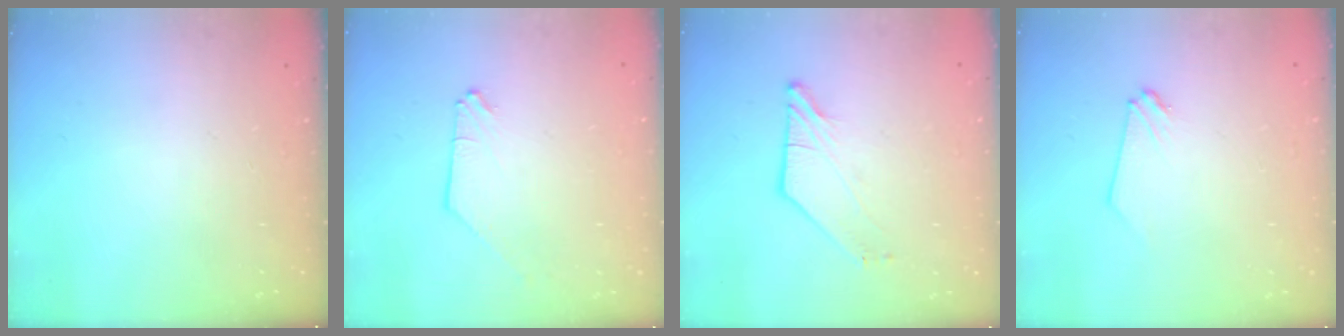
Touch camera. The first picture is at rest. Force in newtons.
{"total": 0.0}
{"total": 3.9, "press": 3.9, "slide": 0.2}
{"total": 0.0}